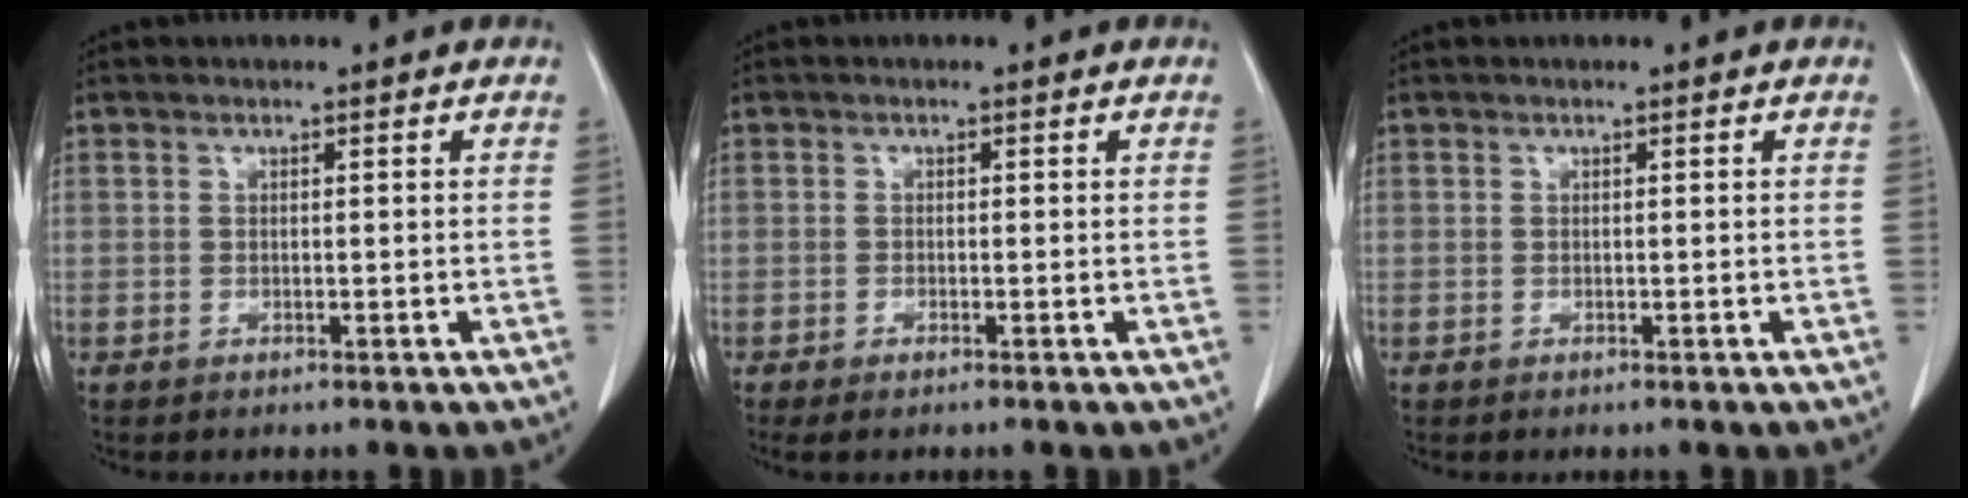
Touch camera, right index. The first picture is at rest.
{"total": 1.2, "force": [-0.9, 0.2, 0.9], "torque": [-0.012, -0.002, -0.012]}
{"total": 0.0}